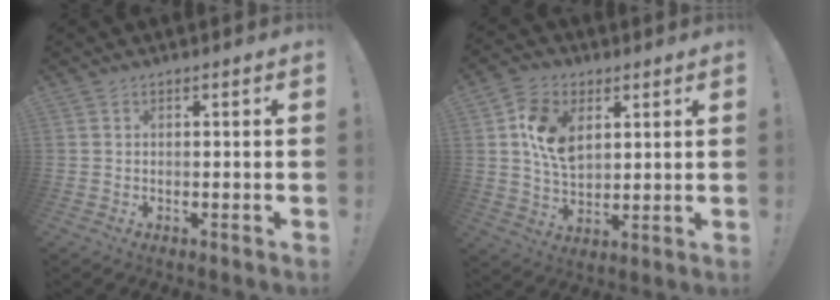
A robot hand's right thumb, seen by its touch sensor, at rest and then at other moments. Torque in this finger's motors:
{"motor_torque": [0.19, 0.24, 0.41, 0.51, 0.06]}